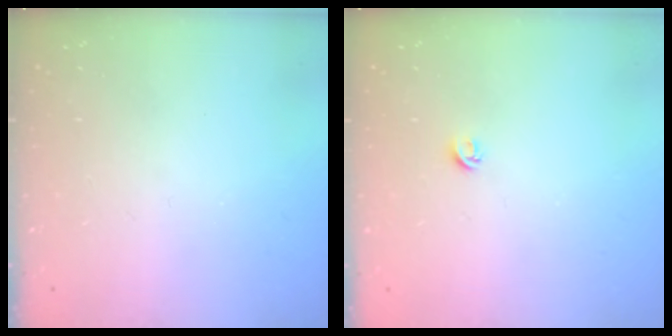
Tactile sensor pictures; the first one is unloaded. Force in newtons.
{"total": 4.3, "press": 4.3, "slide": 0.4}